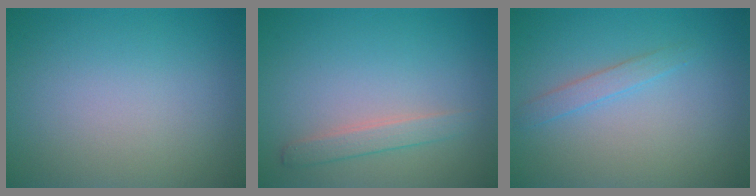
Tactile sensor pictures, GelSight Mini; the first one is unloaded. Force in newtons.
{"total": 1.7, "press": 1.7, "slide": 0.0}
{"total": 1.5, "press": 1.5, "slide": 0.1}